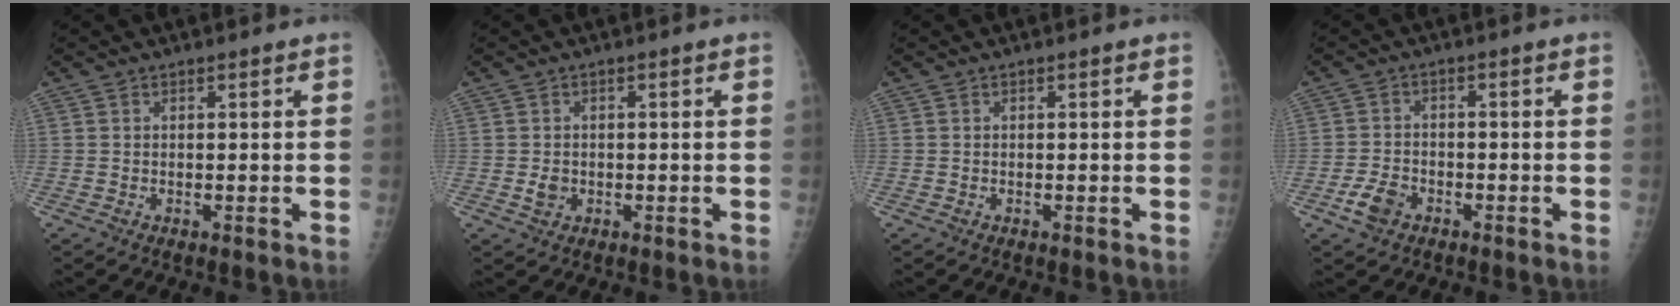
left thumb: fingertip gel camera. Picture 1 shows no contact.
{"total": 2.2, "force": [-0.5, 1.8, 1.2], "torque": [-0.013, 0.002, -0.007]}
{"total": 0.0}
{"total": 4.6, "force": [-2.5, 2.9, 2.5], "torque": [-0.049, 0.015, -0.046]}